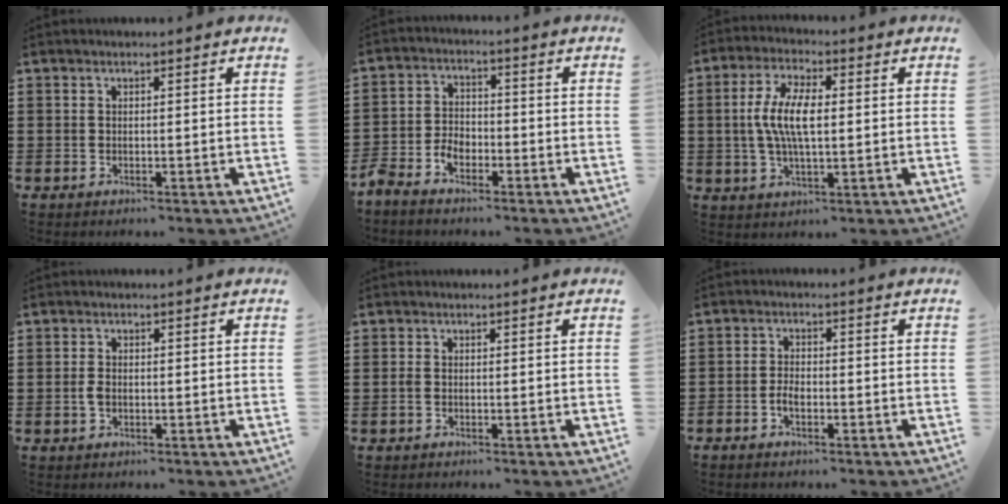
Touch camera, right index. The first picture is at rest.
{"total": 3.6, "force": [-2.6, 1.9, 1.4], "torque": [-0.046, 0.002, -0.057]}
{"total": 8.2, "force": [0.3, 2.9, 7.6], "torque": [-0.170, -0.002, -0.003]}
{"total": 1.8, "force": [-0.5, 1.0, 1.4], "torque": [-0.037, -0.001, -0.011]}
{"total": 0.9, "force": [-0.4, 0.4, 0.7], "torque": [-0.023, -0.004, -0.010]}
{"total": 2.3, "force": [-1.2, 1.1, 1.6], "torque": [-0.033, 0.003, -0.023]}